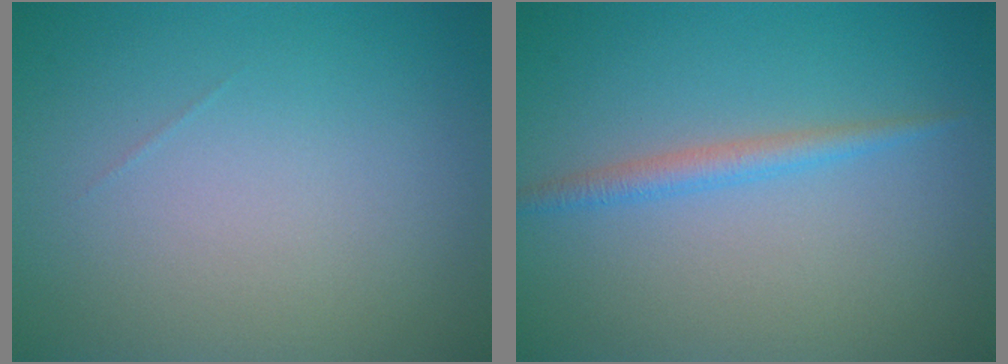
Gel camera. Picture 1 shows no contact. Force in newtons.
{"total": 1.7, "press": 1.7, "slide": 0.1}